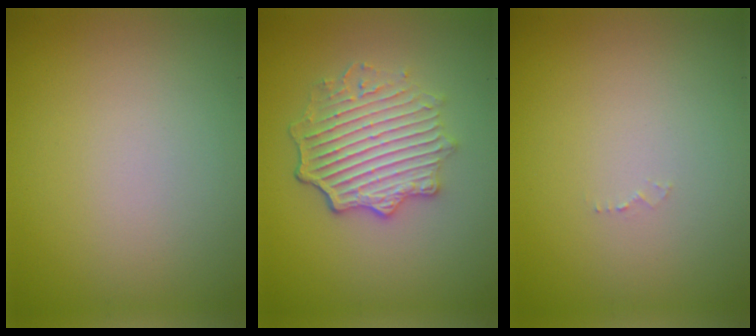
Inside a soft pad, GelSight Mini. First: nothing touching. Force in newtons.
{"total": 5.4, "press": 4.3, "slide": 3.3}
{"total": 0.5, "press": 0.5, "slide": 0.1}